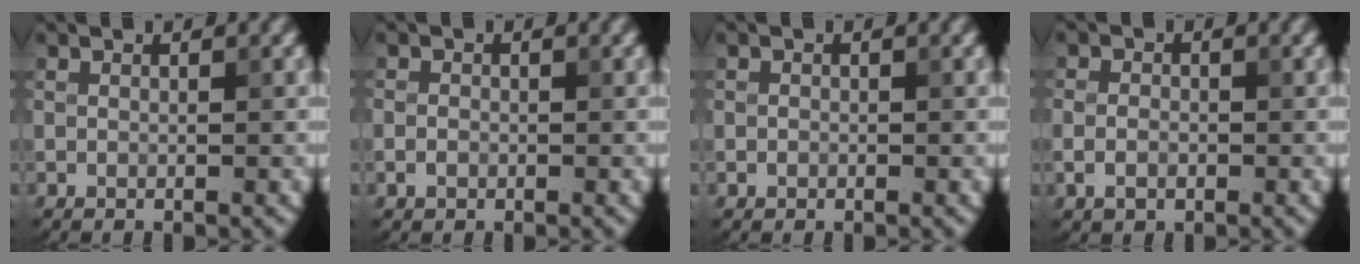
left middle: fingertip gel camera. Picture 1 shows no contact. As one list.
[{"total": 1.2, "force": [-0.5, 1.0, 0.6], "torque": [-0.009, -0.001, -0.013]}, {"total": 0.7, "force": [-0.3, 0.6, 0.1], "torque": [0.003, -0.004, -0.007]}, {"total": 2.2, "force": [-0.6, 1.6, 1.3], "torque": [-0.027, -0.001, -0.017]}]